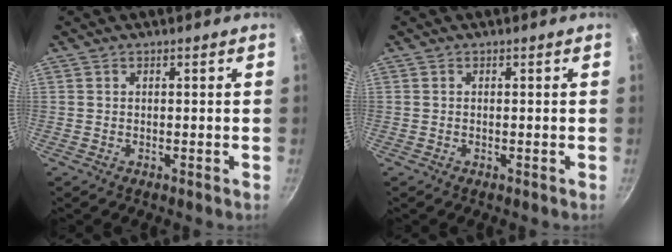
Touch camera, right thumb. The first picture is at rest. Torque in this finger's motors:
{"motor_torque": [-0.23, 0.19, -0.13, -0.04, -0.02]}